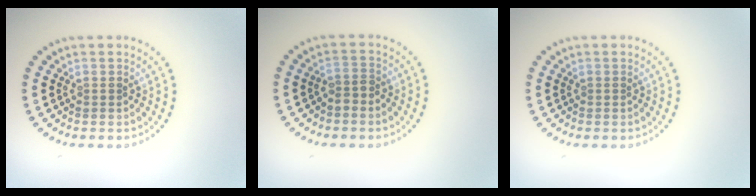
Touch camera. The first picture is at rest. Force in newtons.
{"total": 1.4, "press": 1.1, "slide": 0.8}
{"total": 0.0}